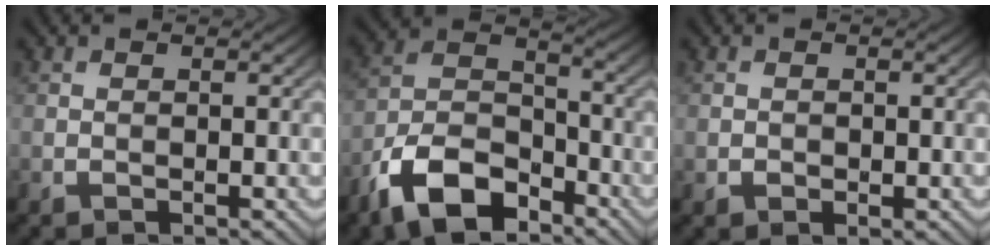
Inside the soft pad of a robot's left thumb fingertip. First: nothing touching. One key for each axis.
{"total": 11.4, "fx": -7.6, "fy": 5.6, "fz": 6.3, "tx": -0.130, "ty": -0.003, "tz": -0.161}
{"total": 0.7, "fx": -0.2, "fy": 0.6, "fz": 0.2, "tx": -0.001, "ty": -0.001, "tz": -0.003}